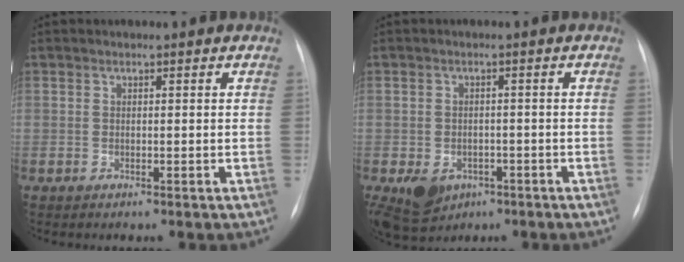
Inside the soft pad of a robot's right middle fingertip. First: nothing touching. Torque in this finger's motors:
{"motor_torque": [0.61, -0.59, 0.07, 0.04]}